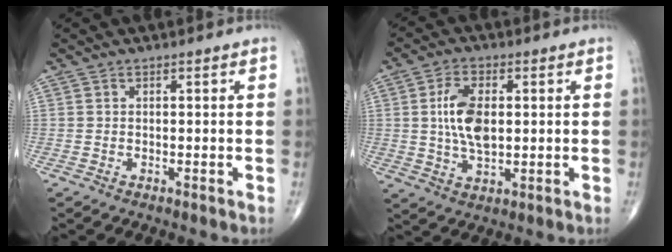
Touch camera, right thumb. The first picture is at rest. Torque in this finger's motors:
{"motor_torque": [1.48, 1.36, 1.14, 0.05, 0.10]}